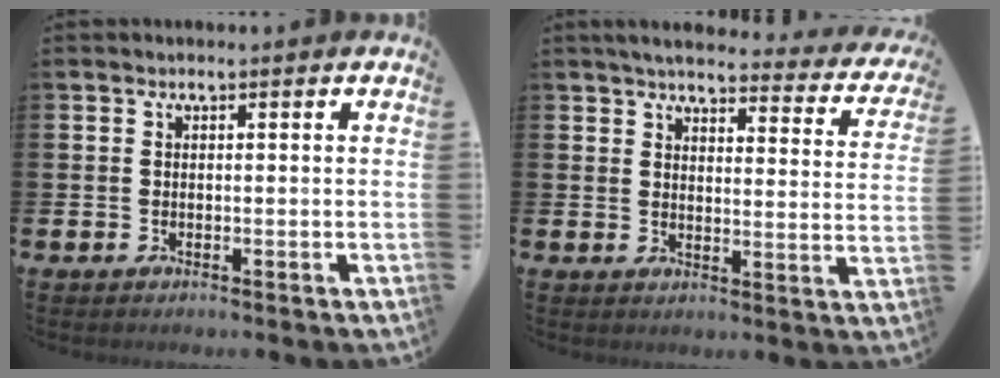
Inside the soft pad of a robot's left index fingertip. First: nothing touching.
{"total": 3.9, "force": [3.5, 0.8, 1.4], "torque": [-0.035, -0.029, 0.053]}